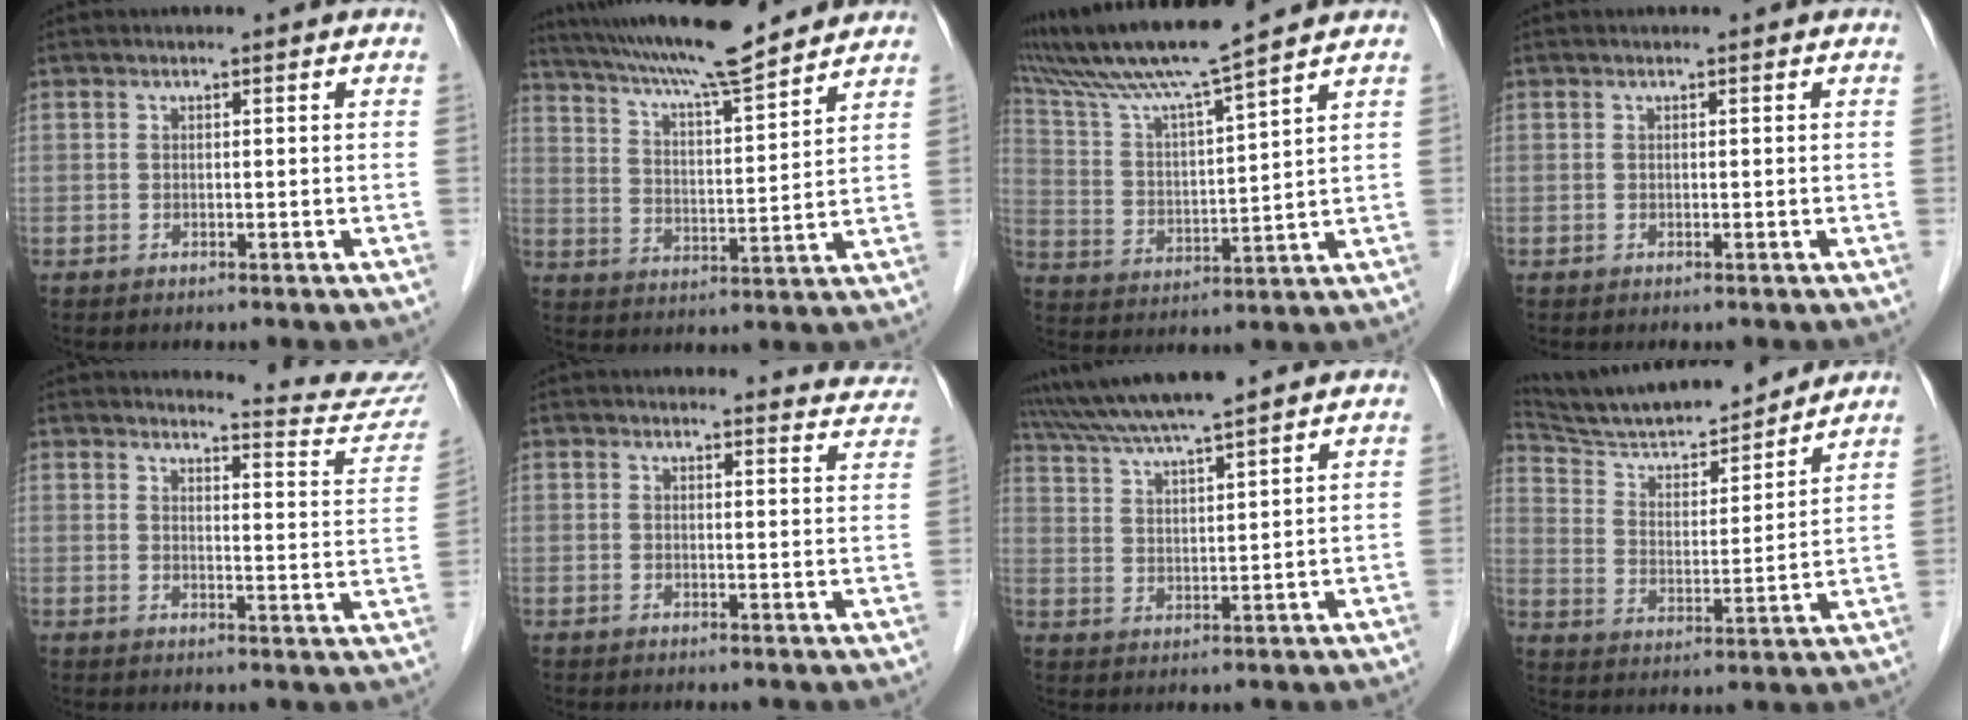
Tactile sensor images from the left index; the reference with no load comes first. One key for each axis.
{"total": 16.6, "fx": 14.6, "fy": 1.0, "fz": 7.8, "tx": -0.138, "ty": 0.015, "tz": 0.233}
{"total": 14.0, "fx": 11.8, "fy": -1.5, "fz": 7.4, "tx": -0.145, "ty": 0.011, "tz": 0.212}
{"total": 0.0}
{"total": 10.6, "fx": 10.6, "fy": 0.0, "fz": 0.4, "tx": 0.004, "ty": -0.072, "tz": 0.104}
{"total": 6.8, "fx": 6.7, "fy": 1.1, "fz": -0.2, "tx": 0.025, "ty": -0.030, "tz": 0.044}
{"total": 11.6, "fx": 10.2, "fy": -0.6, "fz": 5.5, "tx": -0.104, "ty": 0.026, "tz": 0.173}
{"total": 17.4, "fx": 16.1, "fy": 2.1, "fz": 6.2, "tx": -0.112, "ty": 0.001, "tz": 0.261}